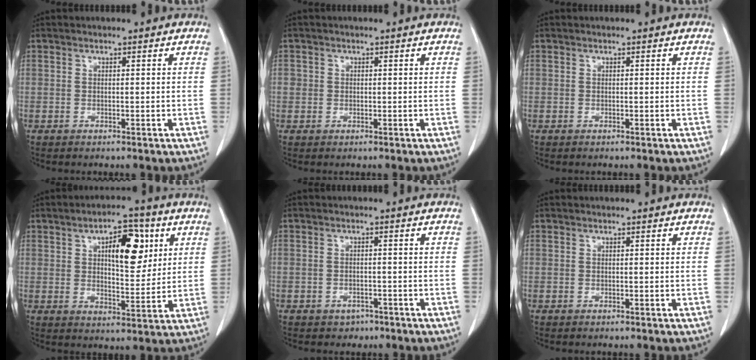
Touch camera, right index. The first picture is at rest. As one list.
[{"total": 1.4, "force": [0.1, 1.4, 0.2], "torque": [0.005, 0.007, 0.003]}, {"total": 0.0}, {"total": 10.0, "force": [3.7, 3.8, 8.4], "torque": [-0.128, 0.010, 0.060]}, {"total": 2.3, "force": [-1.5, 1.7, 0.4], "torque": [-0.005, 0.006, -0.014]}, {"total": 0.0}]